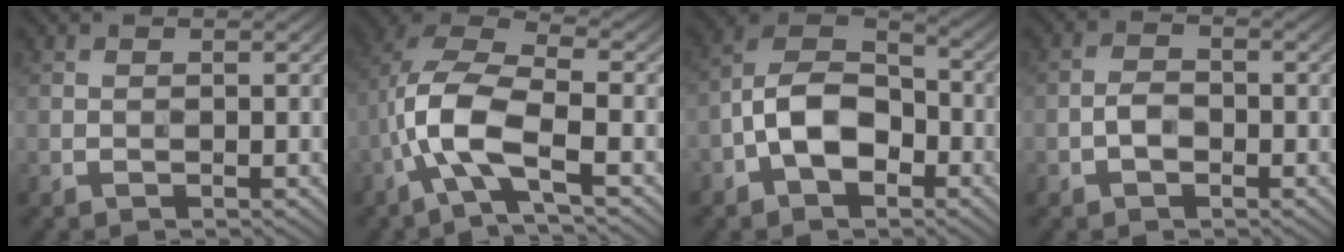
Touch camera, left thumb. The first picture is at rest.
{"total": 9.1, "force": [-3.1, 3.0, 7.9], "torque": [-0.178, 0.011, -0.076]}
{"total": 9.1, "force": [-3.2, 5.3, 6.6], "torque": [-0.131, 0.014, -0.075]}
{"total": 2.2, "force": [-0.9, 1.3, 1.5], "torque": [-0.030, 0.010, -0.022]}